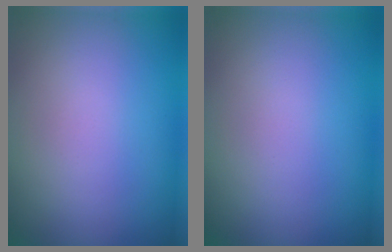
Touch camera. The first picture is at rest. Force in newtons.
{"total": 0.0}